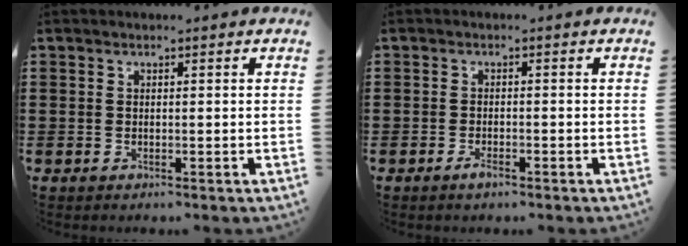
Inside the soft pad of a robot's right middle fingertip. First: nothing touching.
{"total": 1.5, "force": [-1.1, 0.4, 0.9], "torque": [-0.026, -0.005, -0.022]}